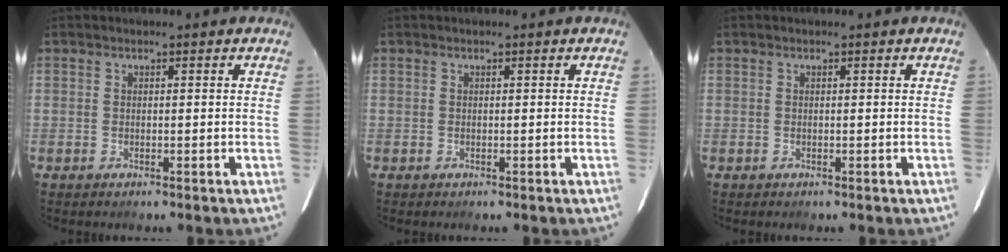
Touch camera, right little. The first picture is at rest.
{"total": 0.0}
{"total": 0.0}